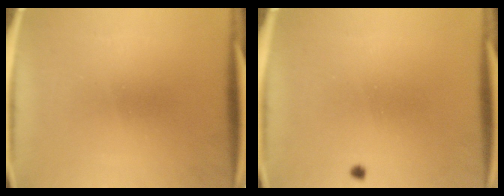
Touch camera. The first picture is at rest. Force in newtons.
{"total": 0.5}